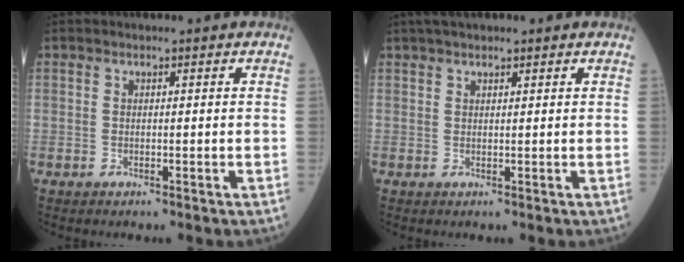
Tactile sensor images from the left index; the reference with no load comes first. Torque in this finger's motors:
{"motor_torque": [0.40, -0.43, 0.05, 0.02]}